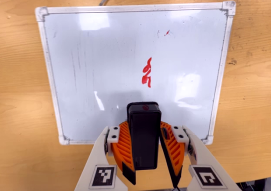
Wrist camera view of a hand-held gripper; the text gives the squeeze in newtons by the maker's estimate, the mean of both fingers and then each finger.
{"total": 9.1, "left": 9.2, "right": 9.1}